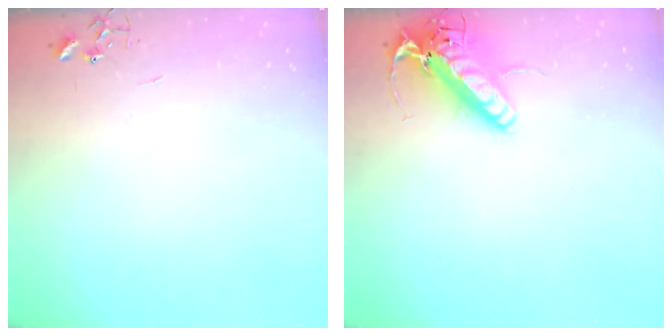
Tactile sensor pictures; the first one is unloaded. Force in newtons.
{"total": 15.9, "press": 15.7, "slide": 2.8}